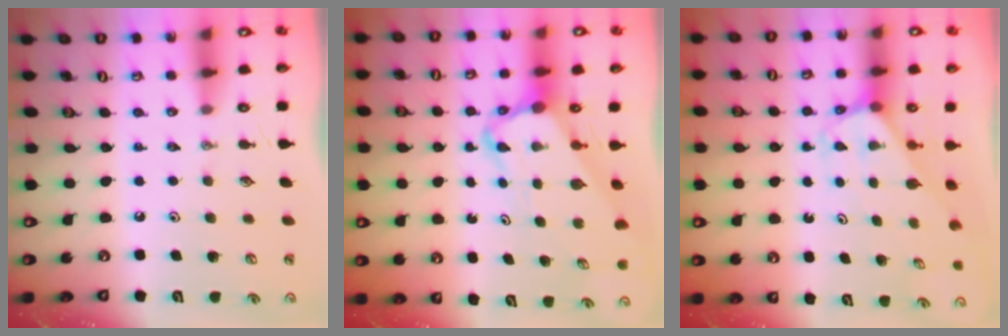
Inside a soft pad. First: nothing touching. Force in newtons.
{"total": 5.5, "press": 5.5, "slide": 0.5}
{"total": 2.3, "press": 2.3, "slide": 0.2}